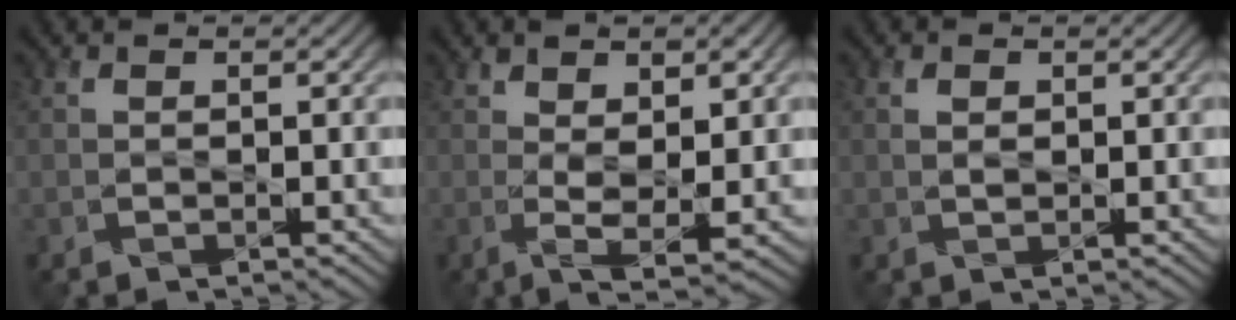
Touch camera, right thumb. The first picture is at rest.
{"total": 5.7, "force": [1.1, 1.3, 5.5], "torque": [-0.090, -0.006, 0.020]}
{"total": 0.9, "force": [0.3, 0.5, 0.7], "torque": [-0.013, -0.001, 0.005]}